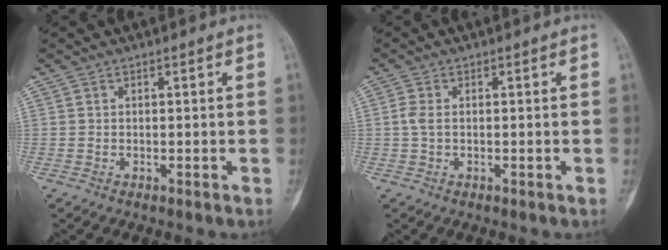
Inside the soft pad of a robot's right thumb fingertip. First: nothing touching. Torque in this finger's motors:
{"motor_torque": [-0.01, 1.02, 0.27, -0.27, 0.06]}